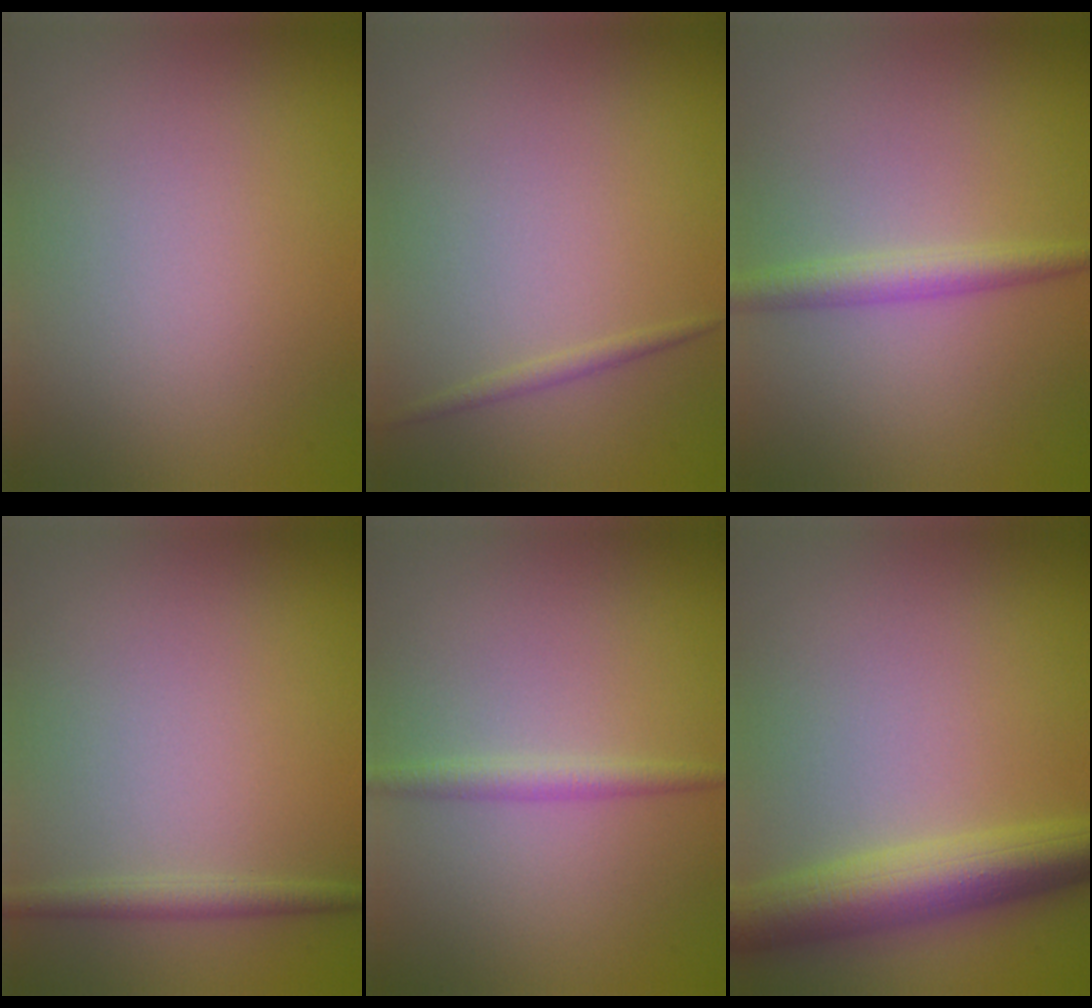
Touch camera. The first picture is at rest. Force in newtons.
{"total": 0.9, "press": 0.9, "slide": 0.0}
{"total": 2.6, "press": 2.6, "slide": 0.0}
{"total": 1.7, "press": 1.7, "slide": 0.0}
{"total": 1.8, "press": 1.8, "slide": 0.0}
{"total": 6.7, "press": 6.7, "slide": 0.0}